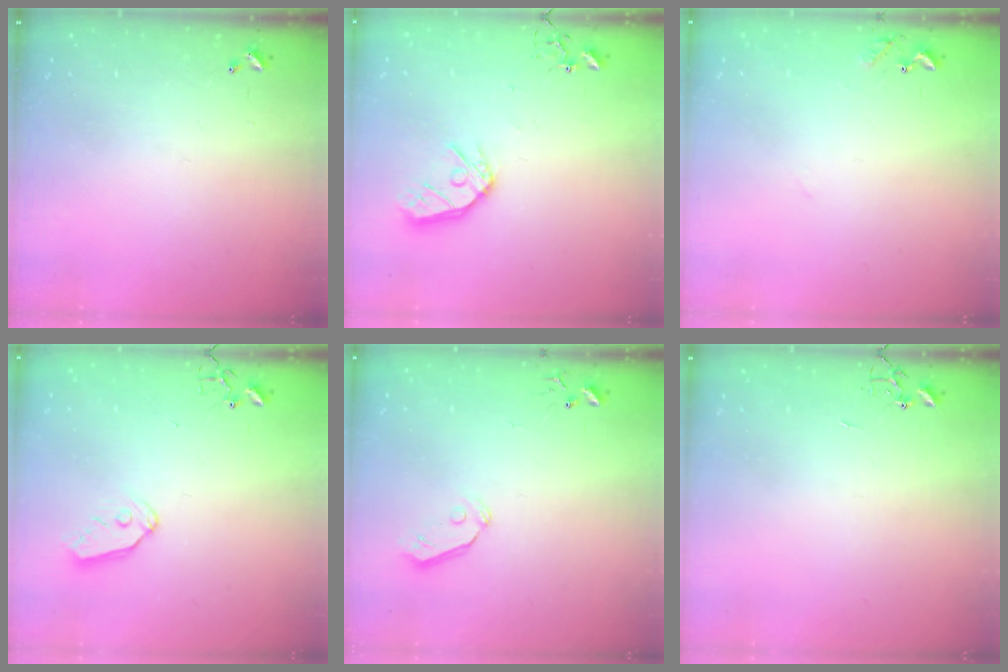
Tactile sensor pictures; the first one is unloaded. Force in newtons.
{"total": 11.3, "press": 11.2, "slide": 1.3}
{"total": 7.8, "press": 7.8, "slide": 0.5}
{"total": 7.7, "press": 7.7, "slide": 0.4}
{"total": 5.8, "press": 5.8, "slide": 0.5}
{"total": 0.0}